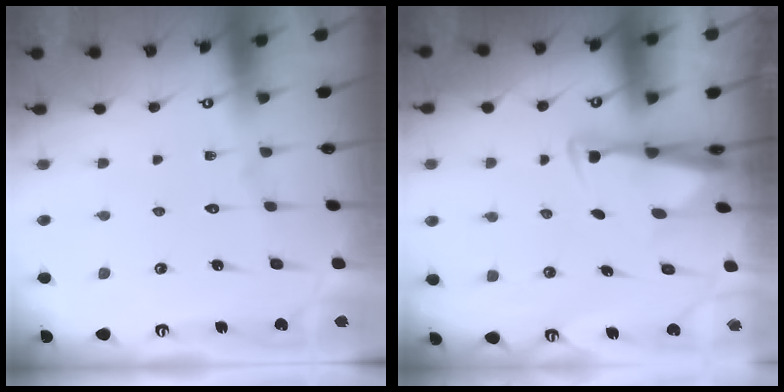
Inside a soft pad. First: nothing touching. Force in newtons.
{"total": 3.0, "press": 2.8, "slide": 0.9}